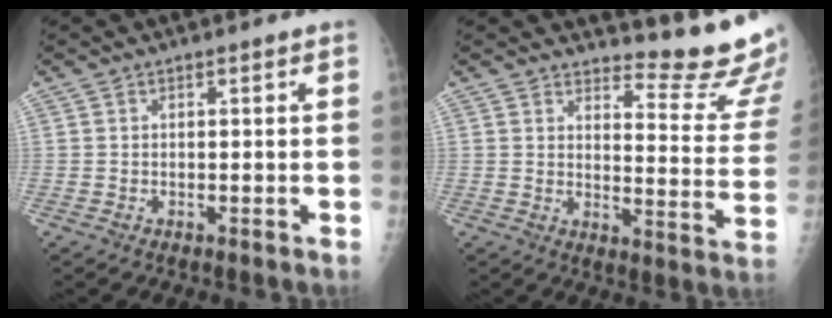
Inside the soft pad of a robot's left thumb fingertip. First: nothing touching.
{"total": 14.6, "force": [13.4, 2.2, 5.4], "torque": [-0.040, -0.164, 0.151]}